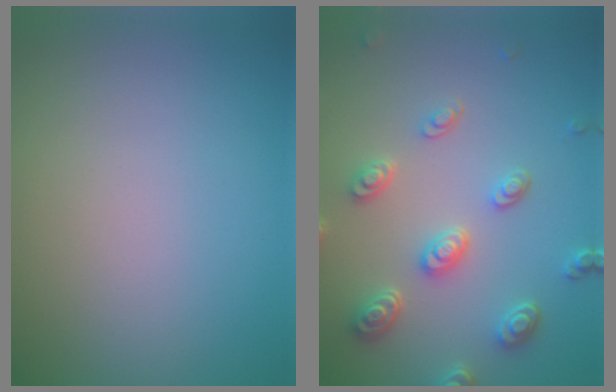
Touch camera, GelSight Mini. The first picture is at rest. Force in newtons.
{"total": 4.5, "press": 3.6, "slide": 2.7}